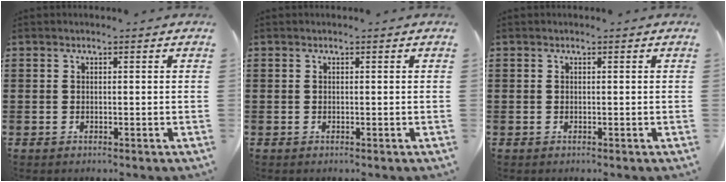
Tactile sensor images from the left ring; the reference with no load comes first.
{"total": 0.0}
{"total": 0.0}